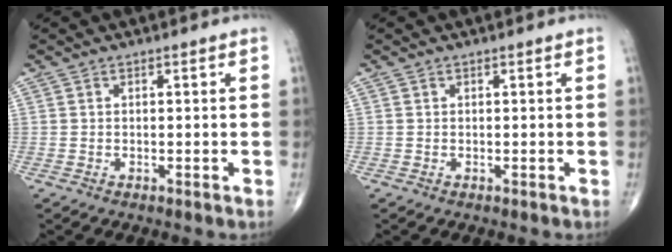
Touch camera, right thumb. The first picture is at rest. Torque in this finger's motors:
{"motor_torque": [0.22, 0.04, 0.22, 0.21, -0.05]}